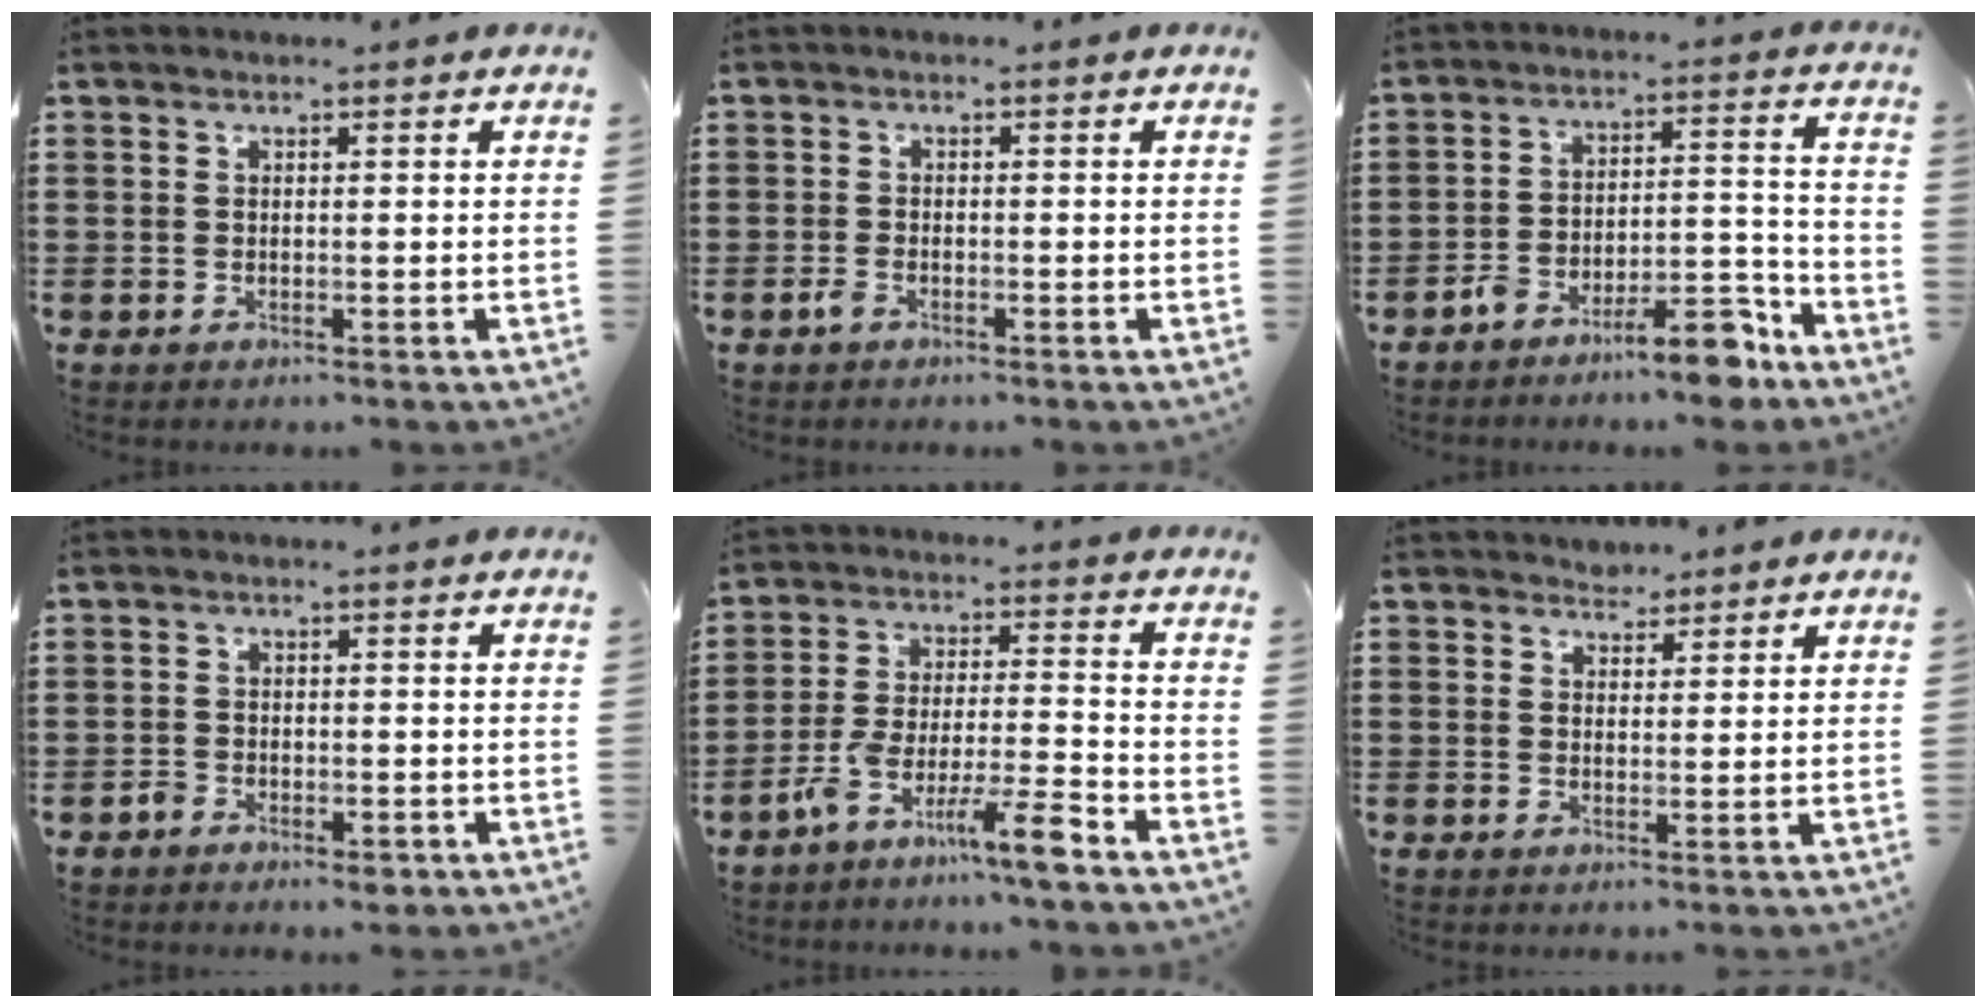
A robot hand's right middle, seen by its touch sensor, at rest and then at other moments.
{"total": 1.4, "force": [-0.9, 0.5, 0.9], "torque": [-0.027, -0.004, -0.020]}
{"total": 9.2, "force": [-7.7, 2.0, 4.6], "torque": [-0.059, 0.031, -0.138]}
{"total": 2.1, "force": [-1.8, 1.0, 0.7], "torque": [-0.017, 0.003, -0.035]}
{"total": 8.6, "force": [-6.6, 0.5, 5.5], "torque": [-0.113, -0.003, -0.130]}
{"total": 2.2, "force": [2.0, 0.8, -0.4], "torque": [0.009, 0.000, 0.038]}